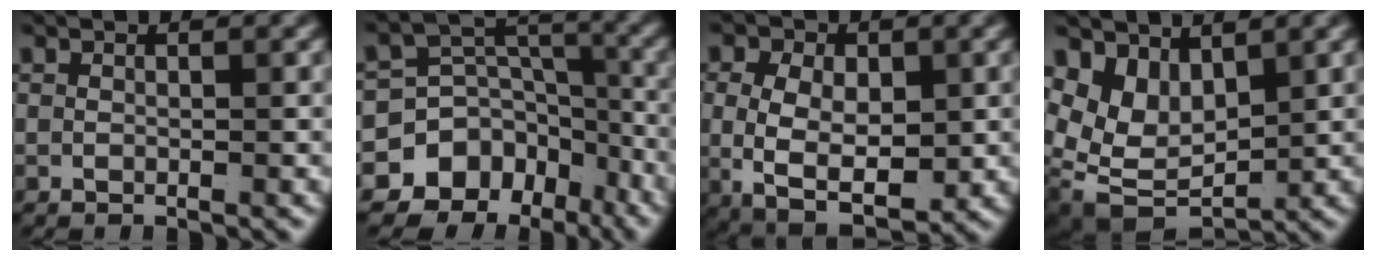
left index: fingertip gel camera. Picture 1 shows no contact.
{"total": 15.6, "force": [-6.4, 12.8, 6.3], "torque": [-0.117, -0.061, -0.094]}
{"total": 10.0, "force": [-2.7, 7.3, 6.3], "torque": [-0.124, -0.048, -0.027]}
{"total": 11.5, "force": [-2.5, 9.2, 6.4], "torque": [-0.138, -0.060, -0.023]}